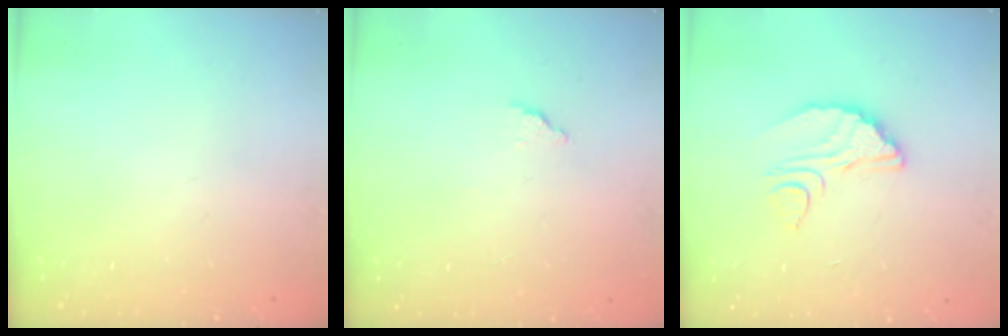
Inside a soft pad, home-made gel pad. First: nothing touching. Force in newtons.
{"total": 1.7, "press": 1.7, "slide": 0.1}
{"total": 8.8, "press": 8.8, "slide": 0.8}